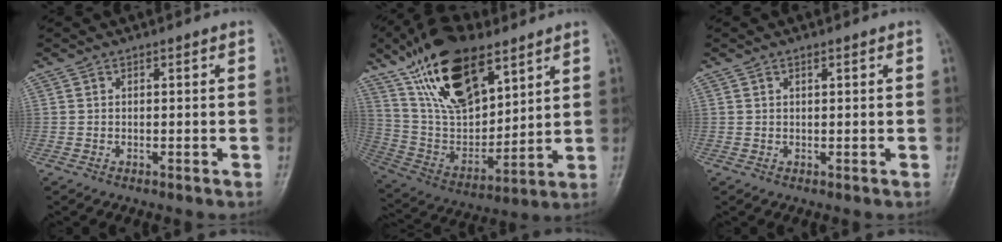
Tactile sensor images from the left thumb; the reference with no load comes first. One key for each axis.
{"total": 22.0, "fx": 12.7, "fy": 10.3, "fz": 14.7, "tx": -0.236, "ty": -0.049, "tz": 0.244}
{"total": 0.7, "fx": 0.4, "fy": 0.3, "fz": 0.5, "tx": -0.009, "ty": -0.001, "tz": 0.006}